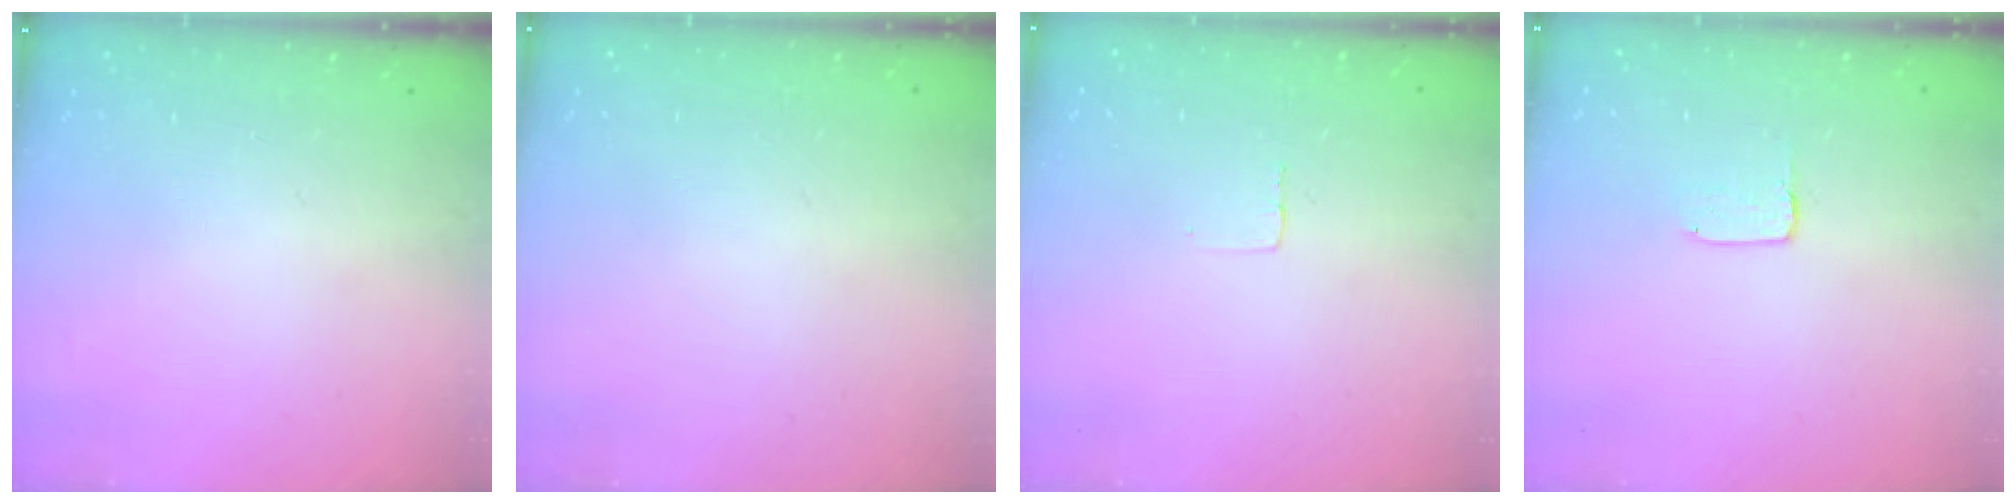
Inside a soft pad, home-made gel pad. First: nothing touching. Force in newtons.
{"total": 0.0}
{"total": 2.4, "press": 2.4, "slide": 0.1}
{"total": 2.0, "press": 2.0, "slide": 0.0}